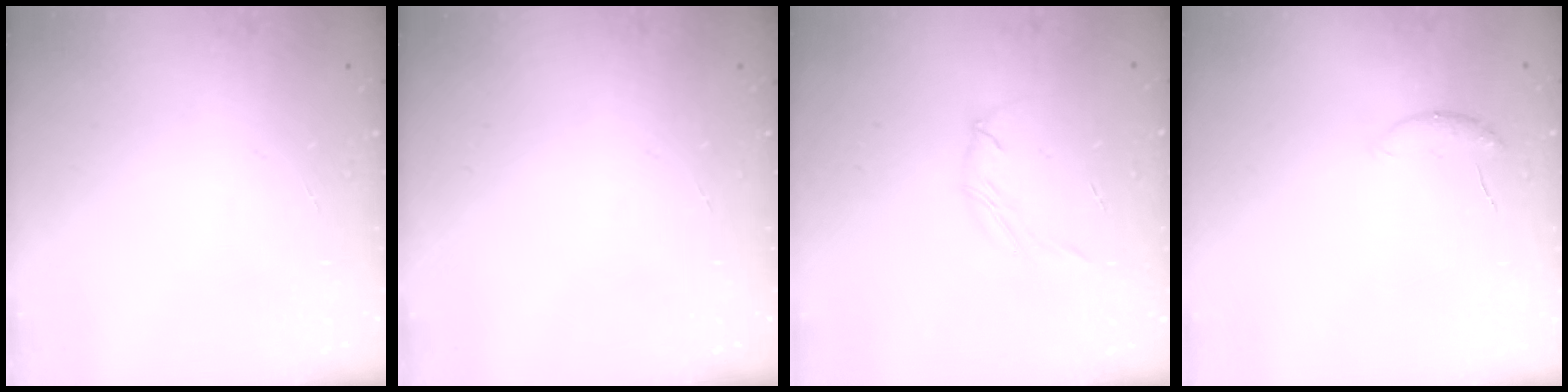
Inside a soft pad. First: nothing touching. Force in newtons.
{"total": 0.0}
{"total": 4.4, "press": 4.3, "slide": 0.8}
{"total": 6.2, "press": 6.1, "slide": 0.9}